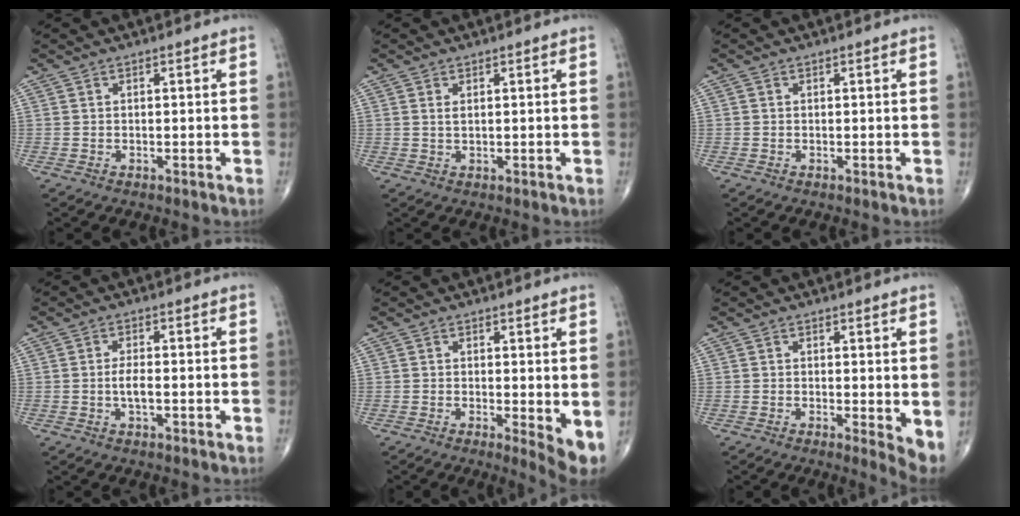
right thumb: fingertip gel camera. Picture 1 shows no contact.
{"total": 1.1, "force": [0.4, 0.5, 0.9], "torque": [-0.020, -0.001, 0.010]}
{"total": 0.0}
{"total": 3.1, "force": [-0.6, 1.3, 2.8], "torque": [-0.054, 0.002, -0.013]}
{"total": 5.1, "force": [-0.1, 1.5, 4.9], "torque": [-0.069, -0.015, -0.005]}
{"total": 4.2, "force": [0.2, 1.3, 4.0], "torque": [-0.056, -0.013, 0.000]}